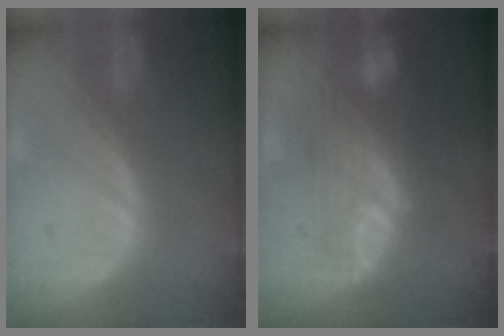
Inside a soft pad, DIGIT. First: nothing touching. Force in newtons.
{"total": 8.3, "press": 7.9, "slide": 2.3}